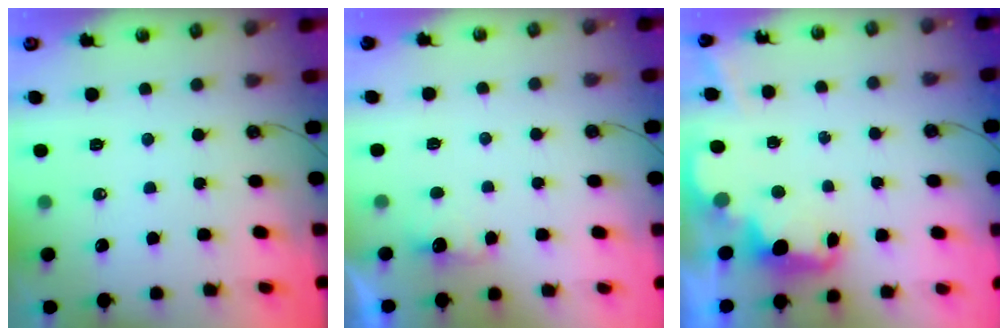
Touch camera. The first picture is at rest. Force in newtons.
{"total": 2.8, "press": 2.7, "slide": 0.9}
{"total": 2.5, "press": 2.4, "slide": 0.5}